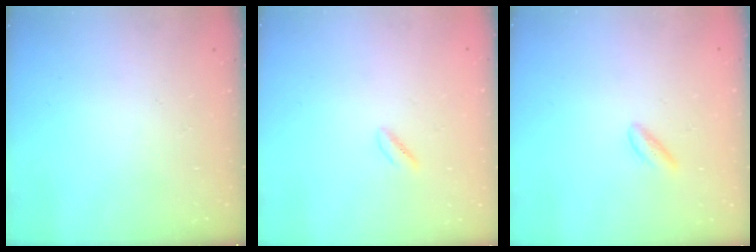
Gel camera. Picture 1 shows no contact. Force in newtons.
{"total": 1.6, "press": 1.2, "slide": 1.0}
{"total": 2.2, "press": 2.0, "slide": 0.9}